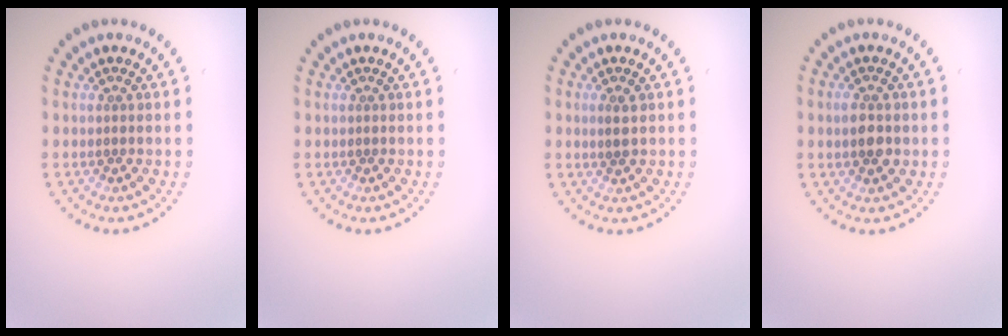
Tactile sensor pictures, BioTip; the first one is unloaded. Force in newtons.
{"total": 0.0}
{"total": 1.1, "press": 1.1, "slide": 0.3}
{"total": 2.6, "press": 2.6, "slide": 0.1}